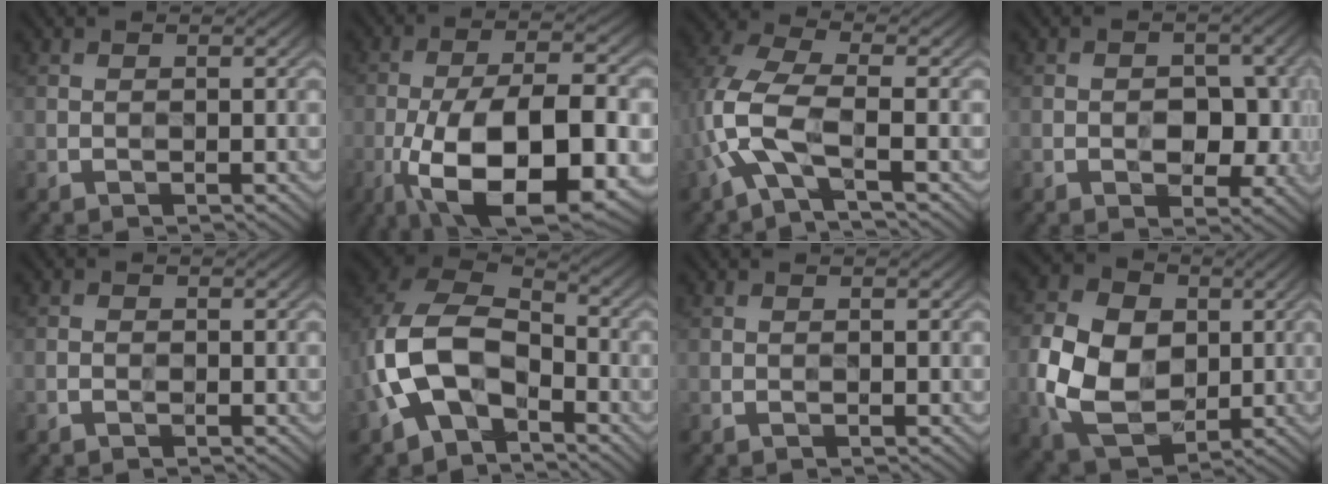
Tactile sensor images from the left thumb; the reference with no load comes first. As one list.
[{"total": 17.2, "force": [-7.6, 7.0, 13.8], "torque": [-0.239, -0.009, -0.120]}, {"total": 8.1, "force": [-2.9, 3.6, 6.7], "torque": [-0.173, 0.012, -0.074]}, {"total": 6.7, "force": [-1.5, 4.4, 4.9], "torque": [-0.058, -0.004, -0.025]}, {"total": 1.2, "force": [-0.9, 0.7, 0.4], "torque": [-0.004, 0.002, -0.019]}, {"total": 12.5, "force": [-3.8, 8.4, 8.4], "torque": [-0.198, -0.006, -0.080]}, {"total": 0.0}, {"total": 11.6, "force": [-0.6, 8.9, 7.3], "torque": [-0.182, 0.009, -0.010]}]